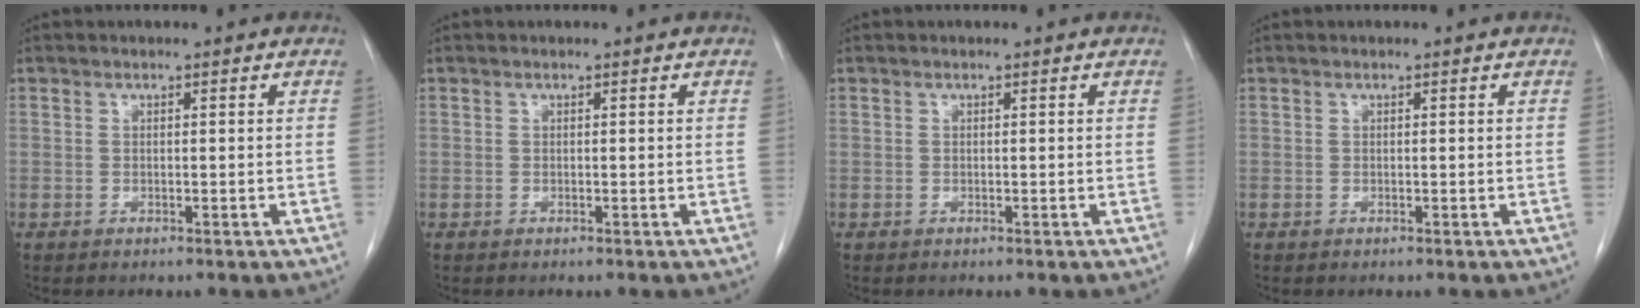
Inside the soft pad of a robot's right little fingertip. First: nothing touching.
{"total": 0.0}
{"total": 0.0}
{"total": 0.0}